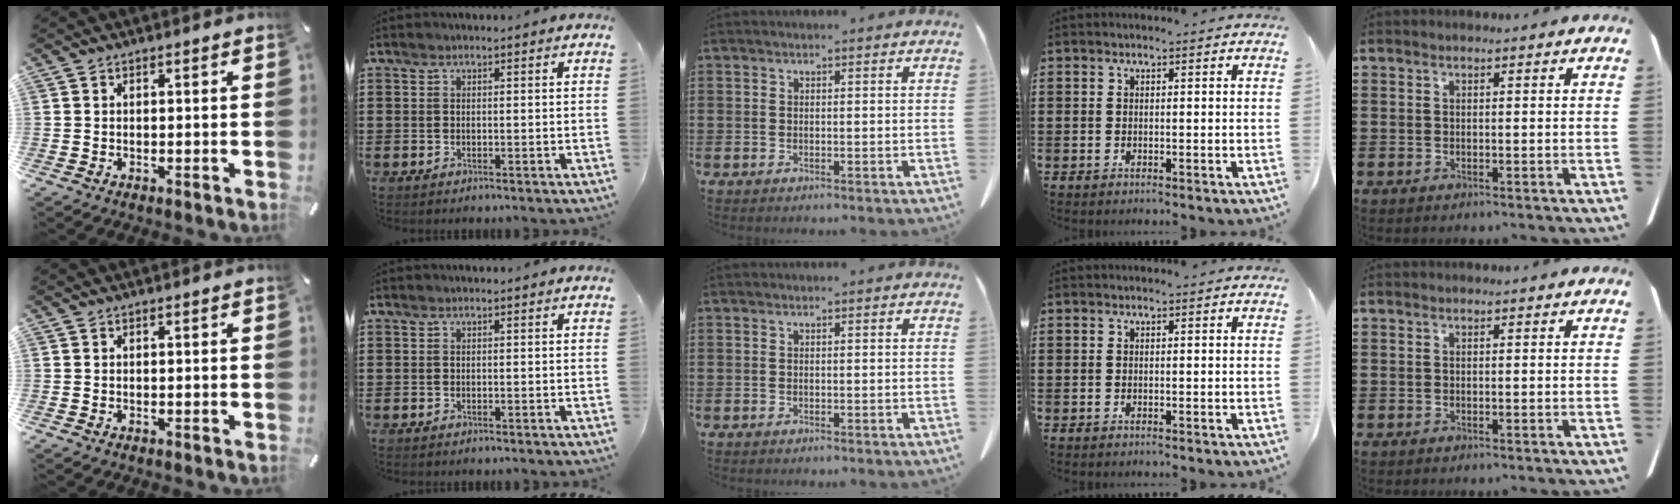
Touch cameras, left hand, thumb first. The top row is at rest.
{}